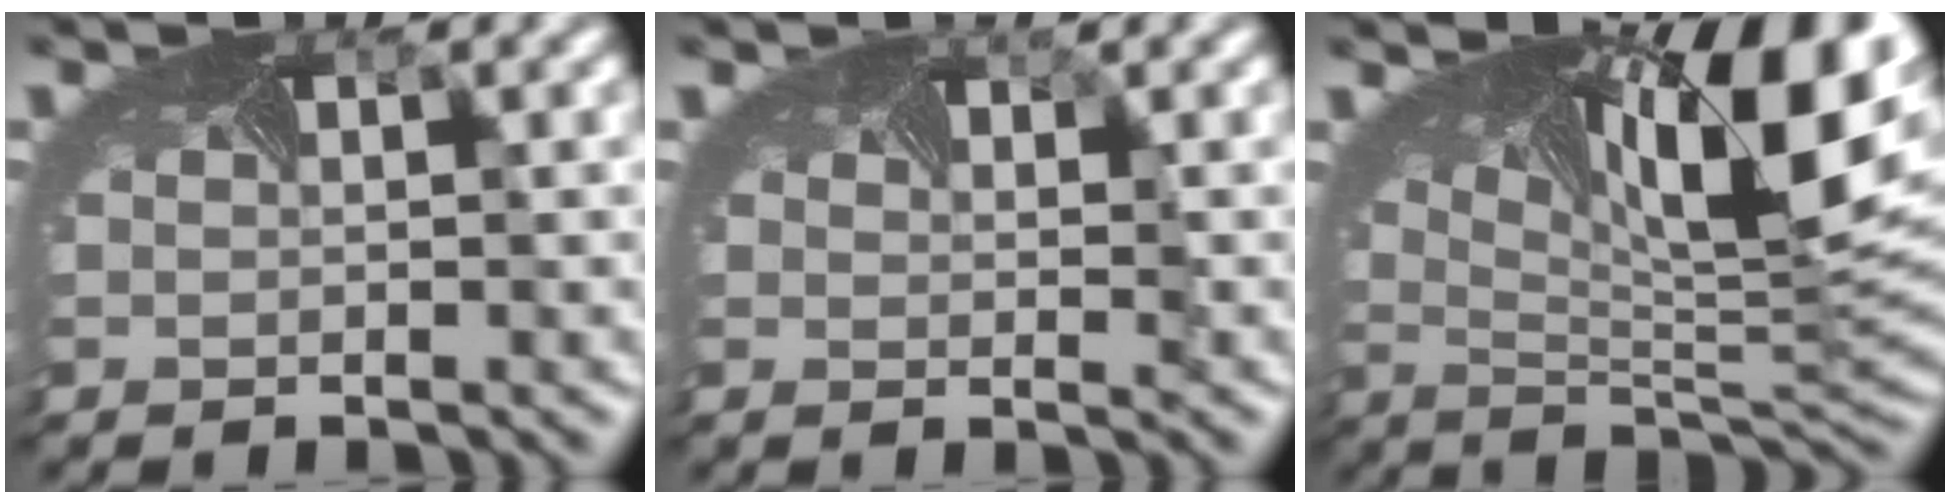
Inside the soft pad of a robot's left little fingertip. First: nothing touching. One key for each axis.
{"total": 1.2, "fx": 0.8, "fy": 0.4, "fz": 0.8, "tx": -0.010, "ty": 0.002, "tz": 0.008}
{"total": 15.8, "fx": 4.8, "fy": 5.6, "fz": 14.0, "tx": -0.238, "ty": 0.013, "tz": 0.101}